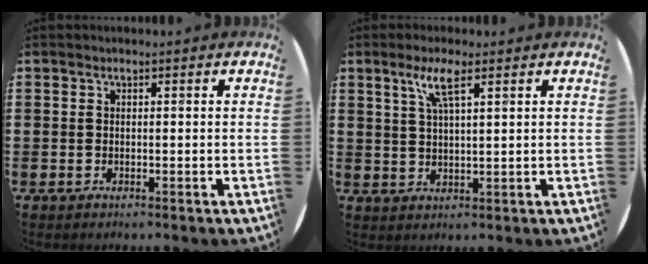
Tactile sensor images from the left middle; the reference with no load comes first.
{"total": 4.4, "force": [2.7, 0.6, 3.4], "torque": [-0.073, 0.008, 0.045]}